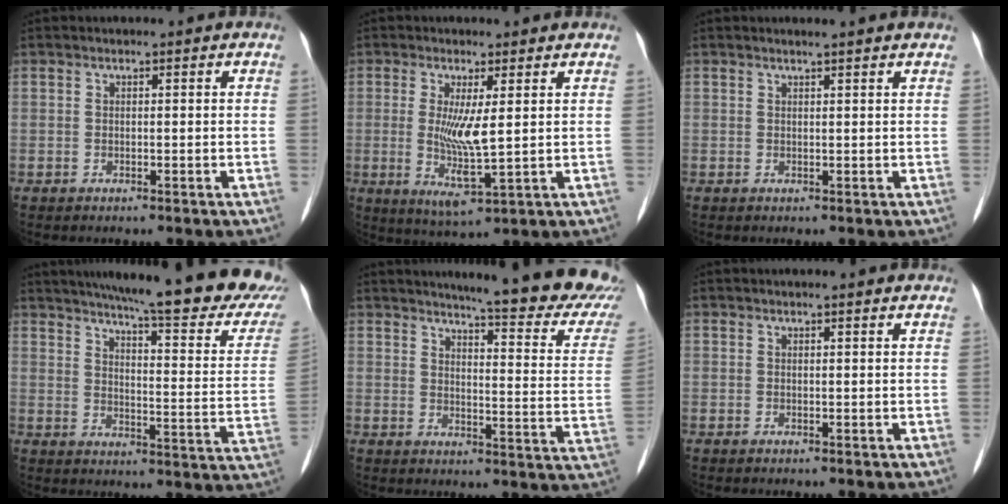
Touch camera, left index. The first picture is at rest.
{"total": 6.4, "force": [0.6, 0.7, 6.3], "torque": [-0.129, -0.021, 0.014]}
{"total": 2.6, "force": [2.4, 0.2, 1.0], "torque": [-0.017, 0.017, 0.029]}
{"total": 26.9, "force": [22.2, 3.1, 14.8], "torque": [-0.208, -0.048, 0.269]}
{"total": 21.6, "force": [18.8, 1.8, 10.3], "torque": [-0.127, -0.074, 0.212]}
{"total": 2.7, "force": [2.4, 0.3, 1.1], "torque": [-0.016, 0.014, 0.025]}